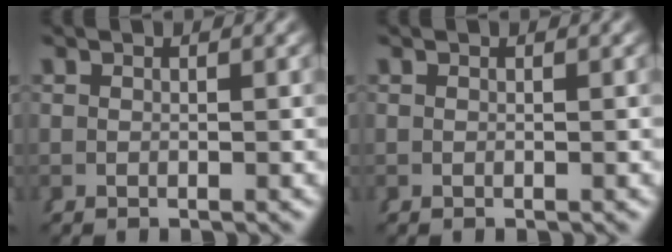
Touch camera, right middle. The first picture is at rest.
{"total": 0.0}